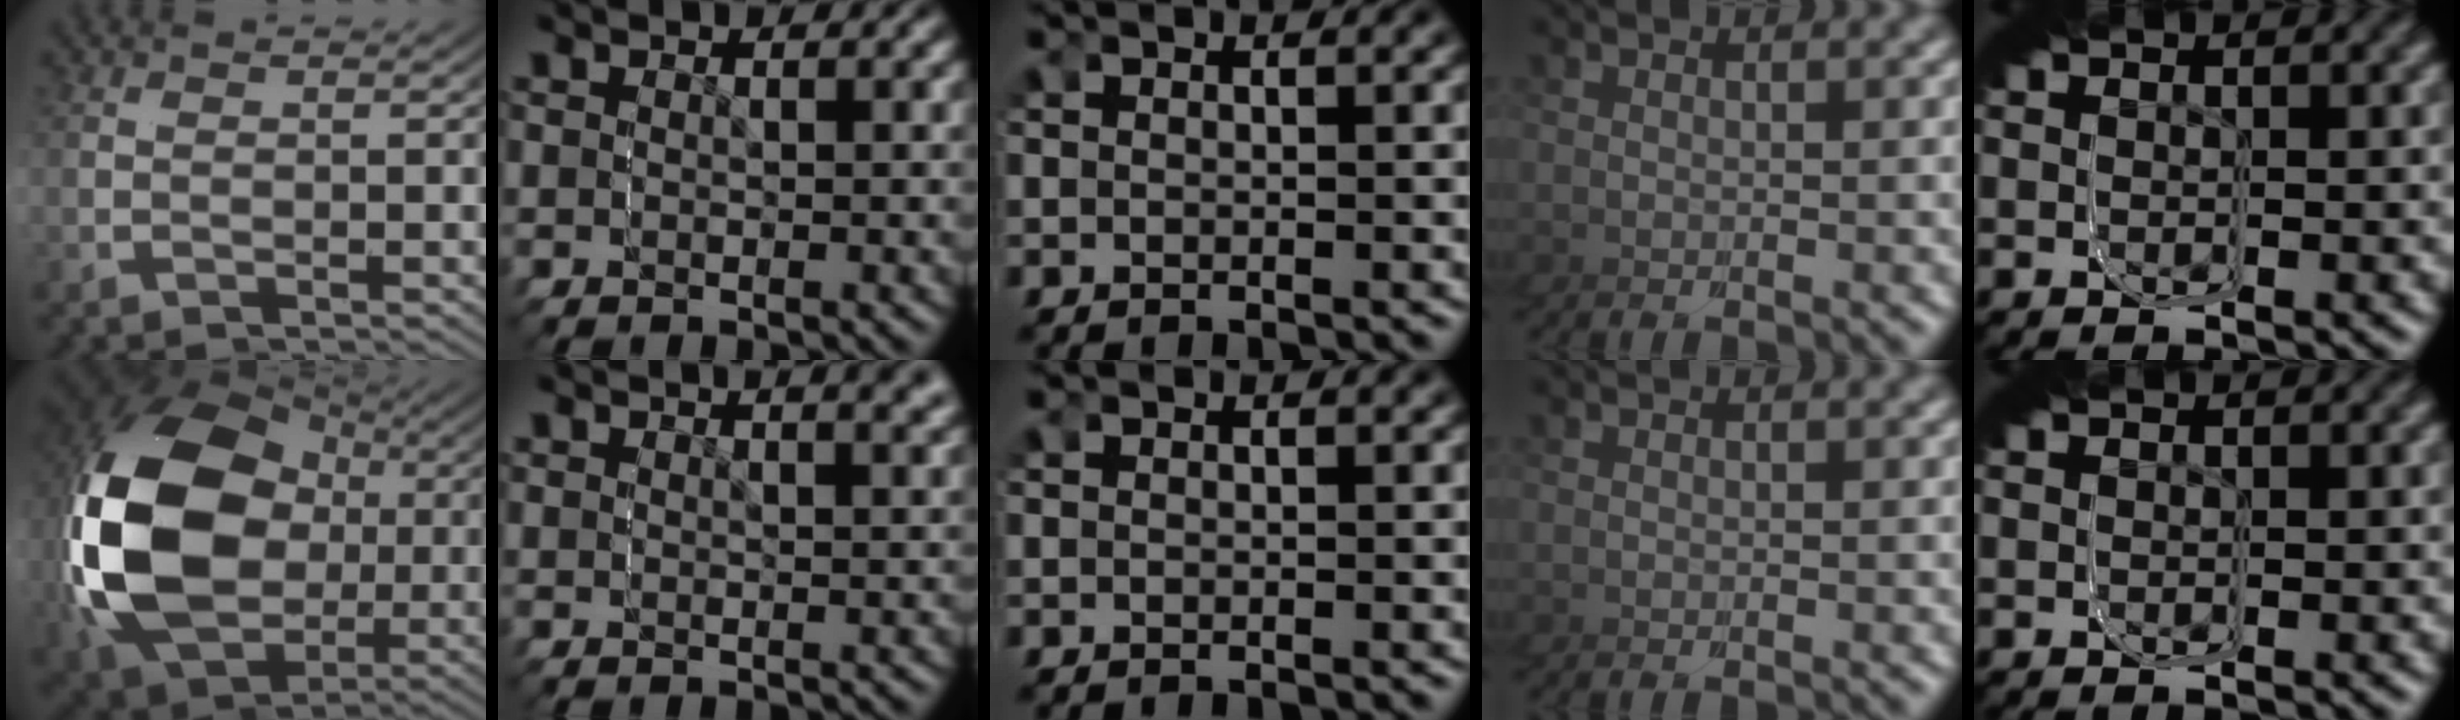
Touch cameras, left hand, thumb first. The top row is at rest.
{"thumb": {"total": 23.3, "force": [0.1, 14.5, 18.3], "torque": [-0.366, -0.035, 0.021]}, "index": {"total": 1.5, "force": [1.5, 0.2, 0.4], "torque": [0.004, 0.006, 0.024]}}